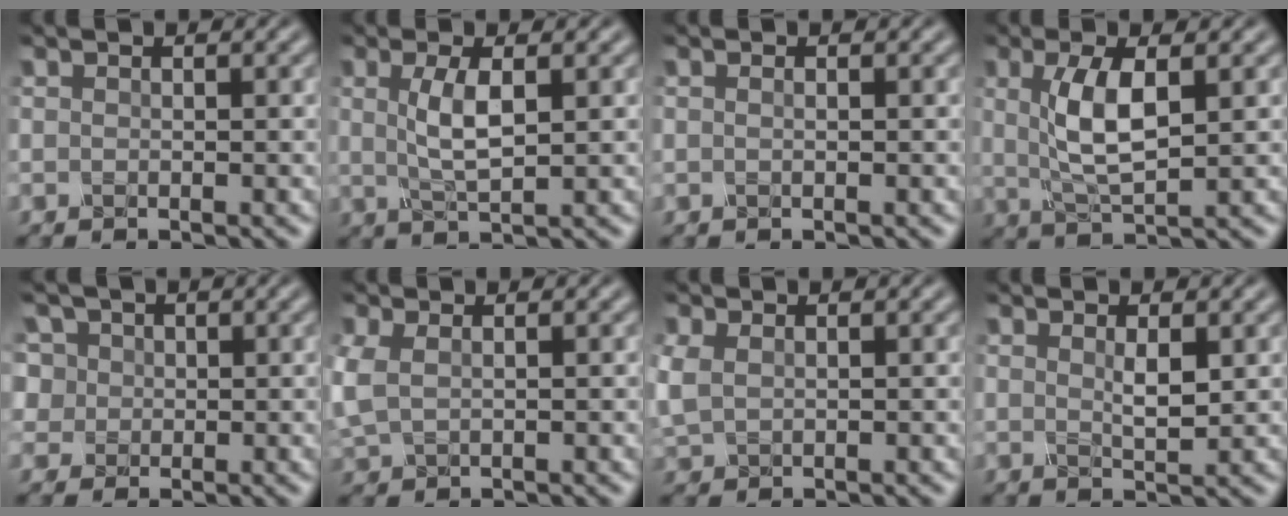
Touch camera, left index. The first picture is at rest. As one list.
[{"total": 3.4, "force": [0.8, 1.0, 3.2], "torque": [-0.069, 0.000, 0.016]}, {"total": 0.6, "force": [0.1, 0.2, 0.5], "torque": [-0.009, -0.005, 0.001]}, {"total": 5.1, "force": [1.0, 1.7, 4.7], "torque": [-0.098, 0.000, 0.022]}, {"total": 6.6, "force": [2.8, 5.3, 2.8], "torque": [-0.057, 0.026, 0.024]}, {"total": 2.8, "force": [0.5, 1.8, 2.0], "torque": [-0.062, 0.000, 0.014]}, {"total": 2.6, "force": [0.5, 1.9, 1.7], "torque": [-0.057, 0.000, 0.014]}, {"total": 1.8, "force": [0.7, 0.5, 1.6], "torque": [-0.033, -0.004, 0.014]}]